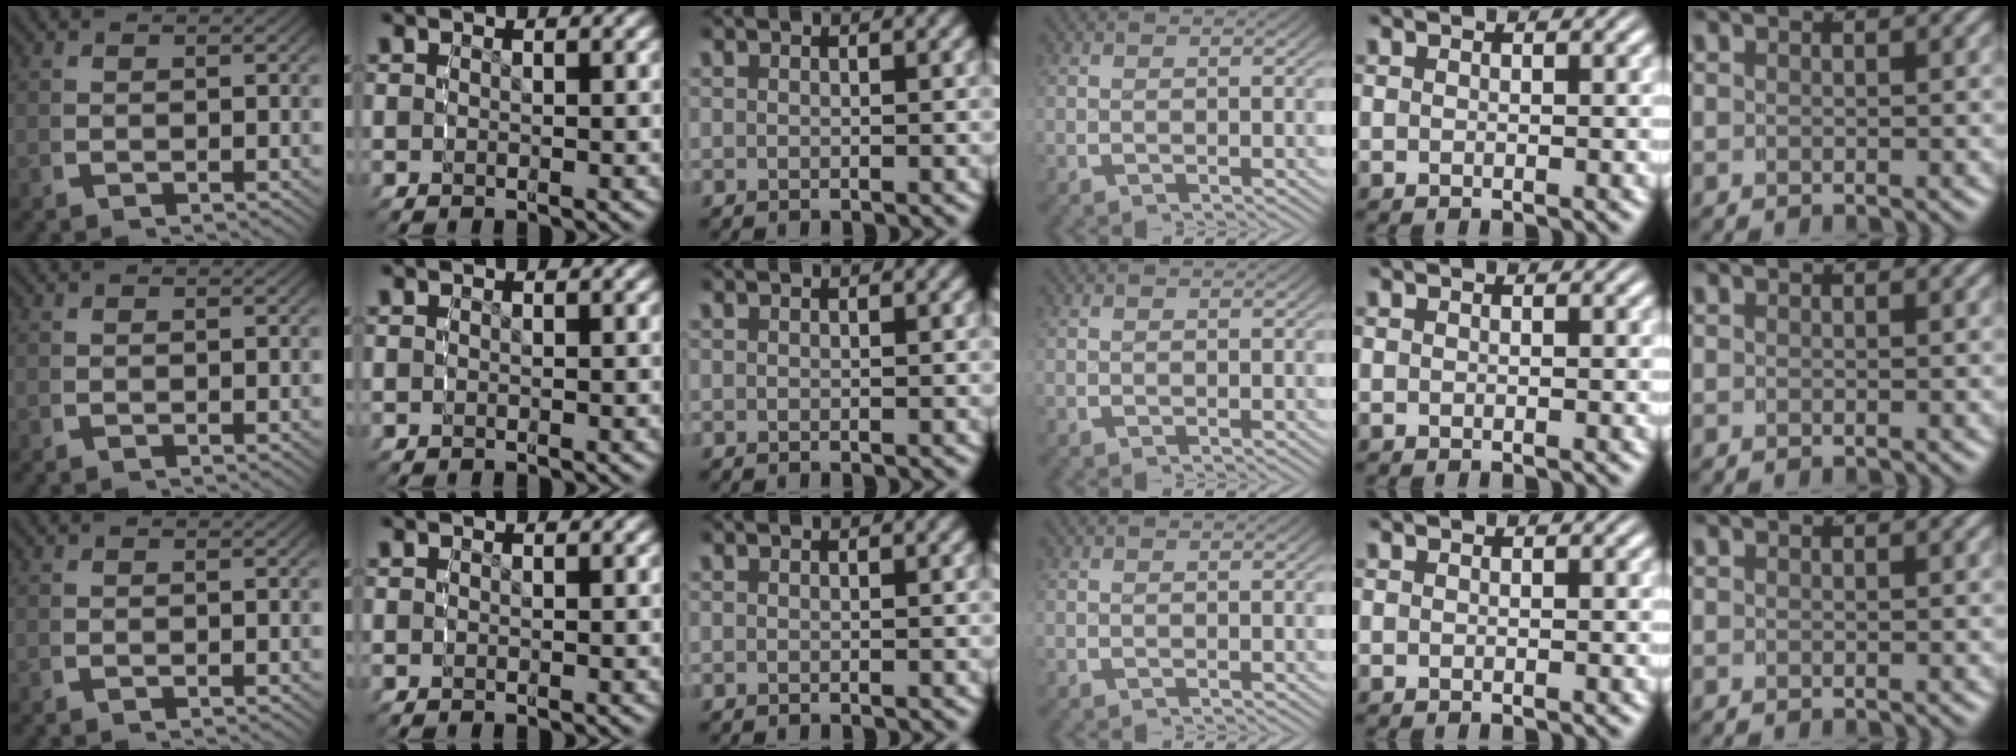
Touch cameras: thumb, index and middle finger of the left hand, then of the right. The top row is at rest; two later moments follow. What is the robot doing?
{"motion": "reach", "object": "shorts"}